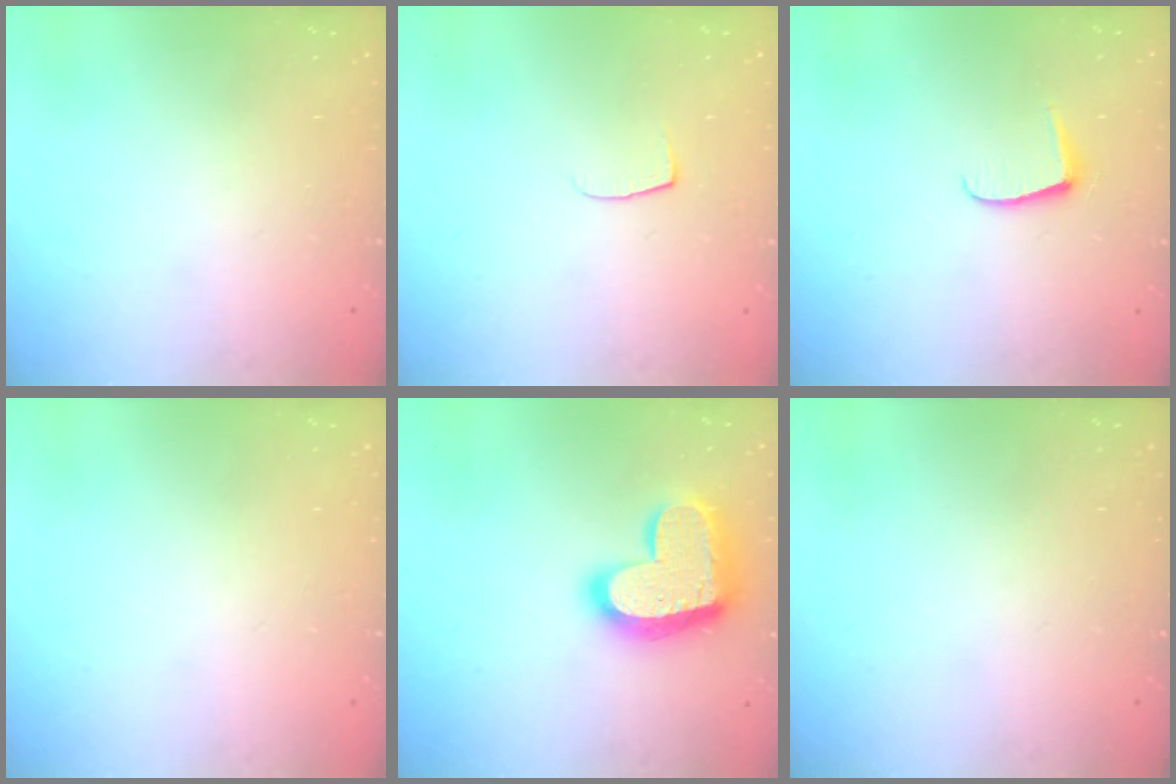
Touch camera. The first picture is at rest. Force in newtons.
{"total": 4.2, "press": 4.1, "slide": 0.5}
{"total": 5.6, "press": 5.6, "slide": 0.7}
{"total": 0.0}
{"total": 18.7, "press": 18.7, "slide": 1.2}
{"total": 0.0}